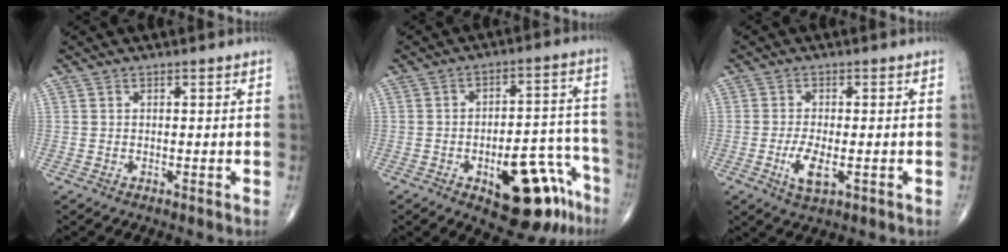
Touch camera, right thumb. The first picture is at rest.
{"total": 16.5, "force": [-8.6, 6.9, 12.2], "torque": [-0.108, 0.067, -0.107]}
{"total": 5.2, "force": [-1.6, 2.0, 4.5], "torque": [-0.088, -0.006, -0.026]}